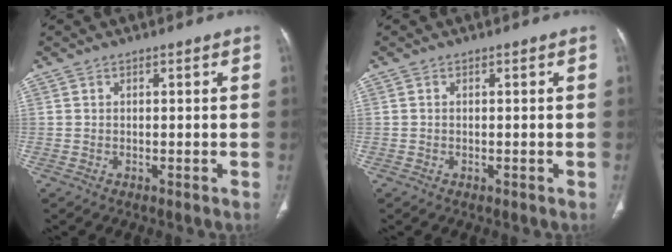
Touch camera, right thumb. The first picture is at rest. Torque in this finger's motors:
{"motor_torque": [0.11, 0.07, -0.24, 0.03, -0.03]}